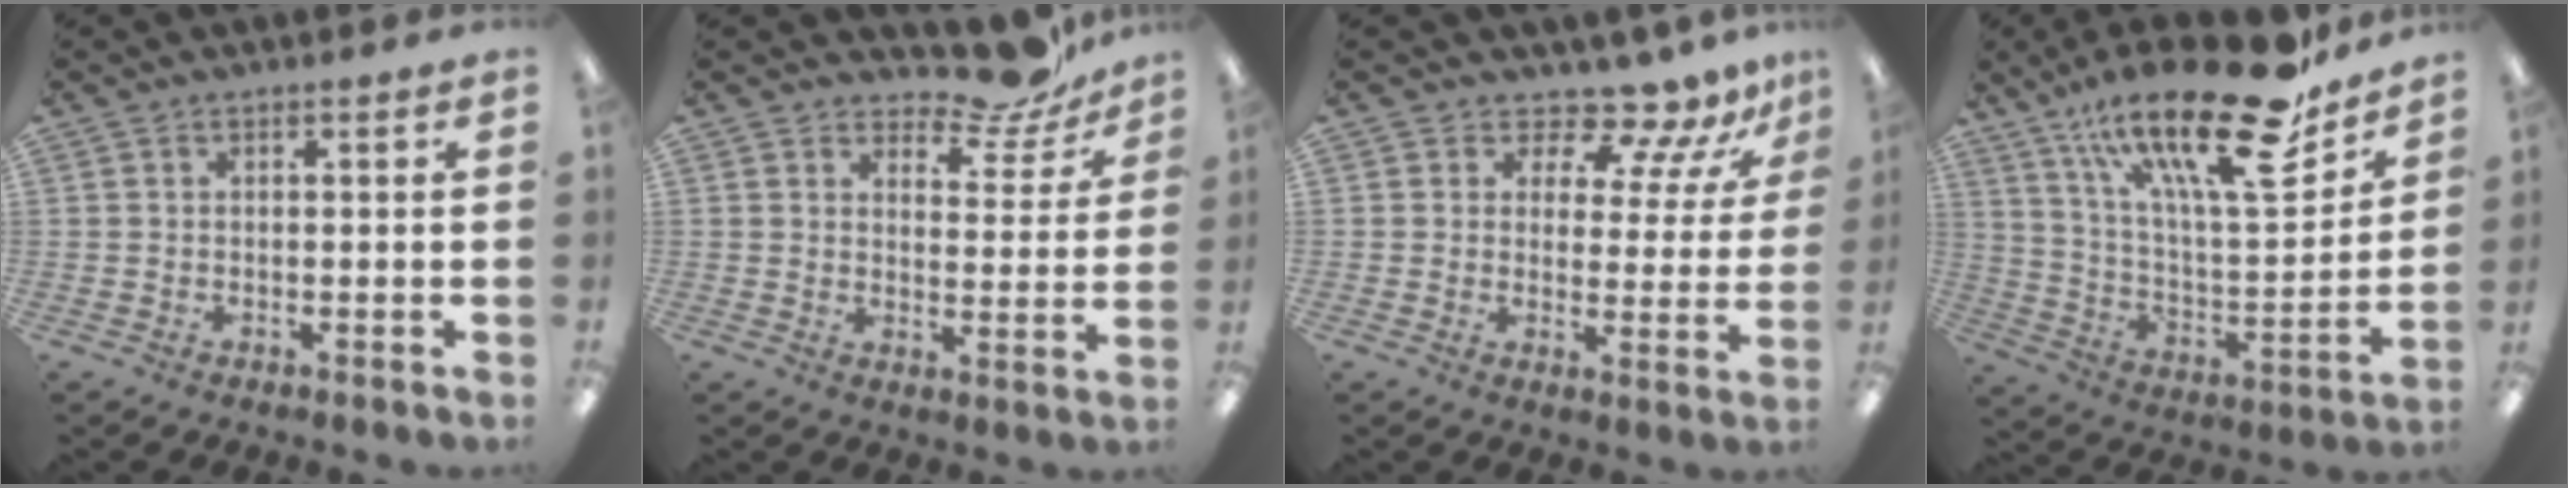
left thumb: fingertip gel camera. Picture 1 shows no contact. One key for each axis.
{"total": 9.9, "fx": 9.0, "fy": 2.9, "fz": 3.1, "tx": -0.033, "ty": -0.080, "tz": 0.158}
{"total": 9.7, "fx": 8.8, "fy": 2.8, "fz": 3.3, "tx": -0.055, "ty": -0.072, "tz": 0.158}
{"total": 27.5, "fx": 18.1, "fy": 7.8, "fz": 19.1, "tx": -0.311, "ty": -0.107, "tz": 0.300}